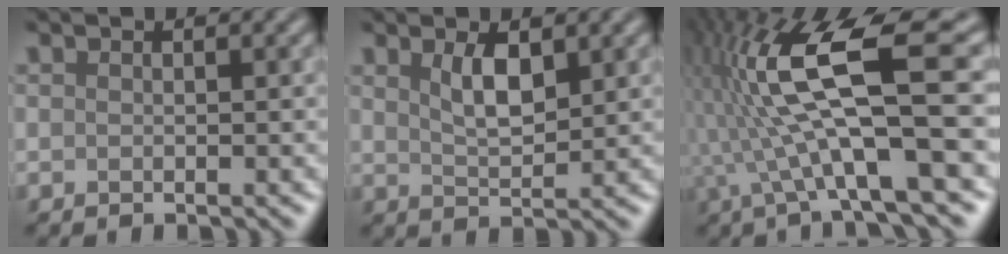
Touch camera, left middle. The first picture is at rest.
{"total": 2.8, "force": [1.4, 1.0, 2.2], "torque": [-0.045, -0.003, 0.028]}
{"total": 12.2, "force": [0.6, 3.0, 11.8], "torque": [-0.229, 0.018, 0.009]}